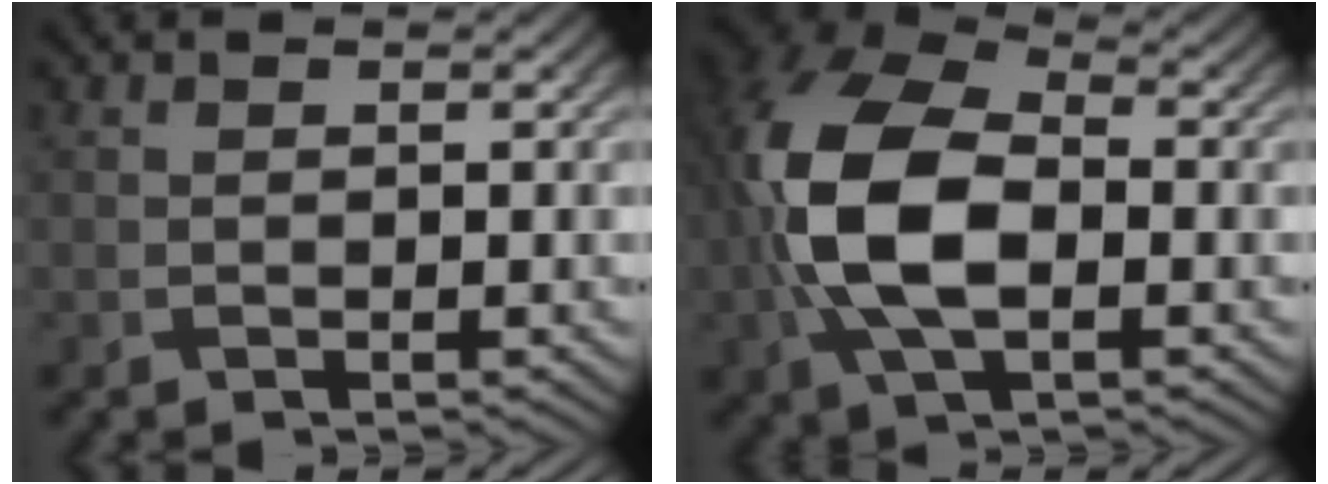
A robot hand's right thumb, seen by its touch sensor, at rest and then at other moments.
{"total": 12.7, "force": [-1.4, 7.0, 10.5], "torque": [-0.248, 0.007, -0.039]}